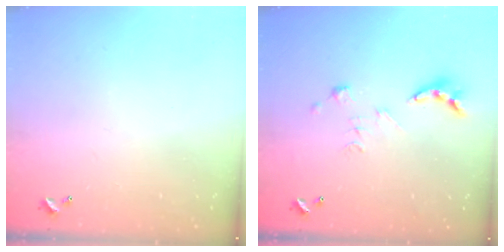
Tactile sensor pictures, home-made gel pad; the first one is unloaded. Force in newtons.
{"total": 4.7, "press": 4.7, "slide": 0.4}